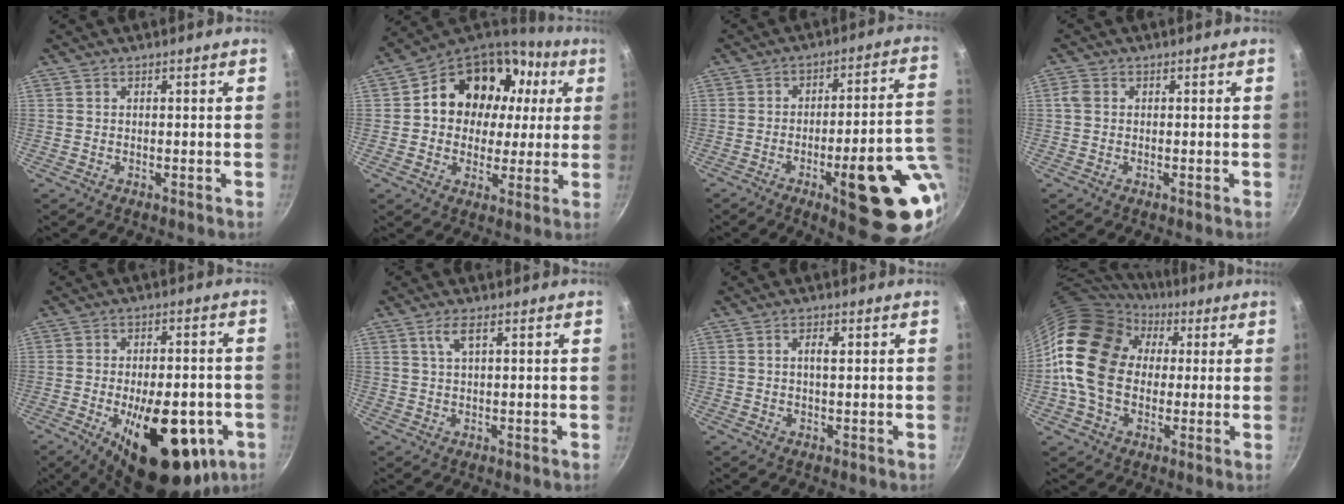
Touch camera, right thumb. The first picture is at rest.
{"total": 19.7, "force": [4.5, 15.7, 11.0], "torque": [-0.151, 0.028, 0.069]}
{"total": 20.6, "force": [-5.6, 5.9, 19.0], "torque": [-0.210, 0.015, -0.069]}
{"total": 2.0, "force": [0.2, 1.5, 1.2], "torque": [-0.027, 0.006, 0.003]}
{"total": 22.5, "force": [-7.6, 10.8, 18.3], "torque": [-0.235, 0.010, -0.094]}
{"total": 3.0, "force": [1.3, 0.7, 2.6], "torque": [-0.052, 0.001, 0.030]}
{"total": 1.9, "force": [0.5, 0.6, 1.7], "torque": [-0.030, 0.002, 0.009]}
{"total": 20.0, "force": [2.1, 15.3, 12.7], "torque": [-0.215, 0.031, 0.028]}